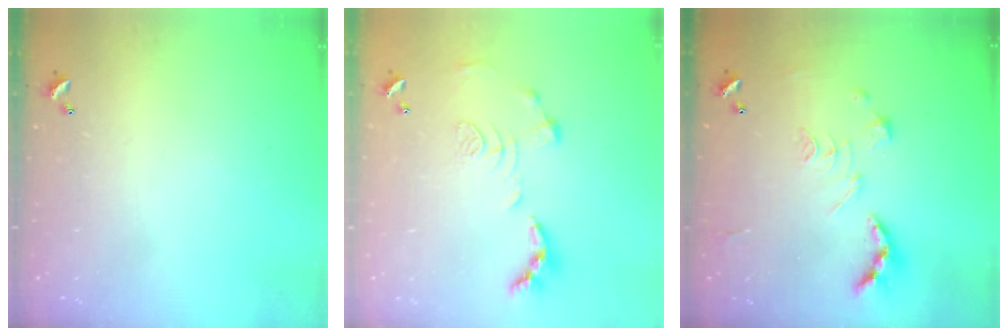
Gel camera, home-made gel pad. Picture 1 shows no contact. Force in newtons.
{"total": 1.2, "press": 0.4, "slide": 1.1}
{"total": 2.5, "press": 2.0, "slide": 1.5}